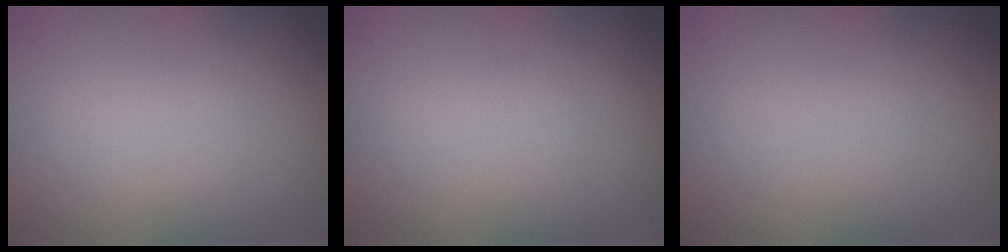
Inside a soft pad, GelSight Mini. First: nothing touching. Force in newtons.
{"total": 0.0}
{"total": 0.0}